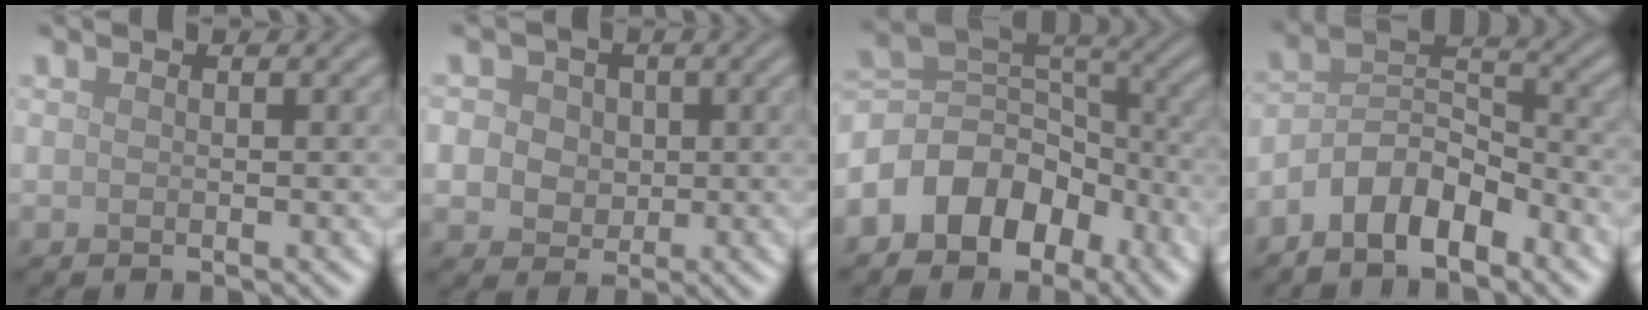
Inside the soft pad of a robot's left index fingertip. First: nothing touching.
{"total": 7.6, "force": [2.1, 6.5, 3.3], "torque": [-0.052, 0.034, 0.007]}
{"total": 7.5, "force": [-4.0, 5.1, 3.8], "torque": [-0.046, 0.012, -0.087]}
{"total": 6.2, "force": [-4.3, 2.7, 3.6], "torque": [-0.055, 0.013, -0.086]}